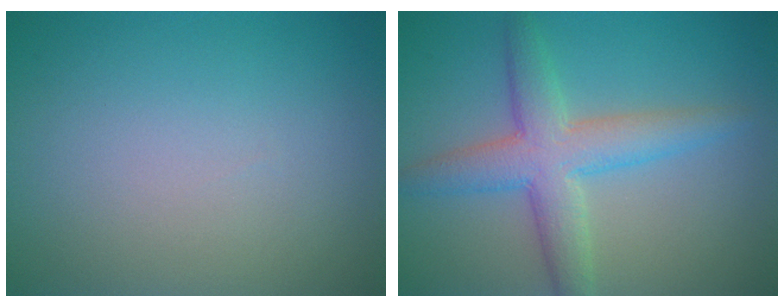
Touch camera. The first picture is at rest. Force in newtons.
{"total": 5.2, "press": 5.2, "slide": 0.2}